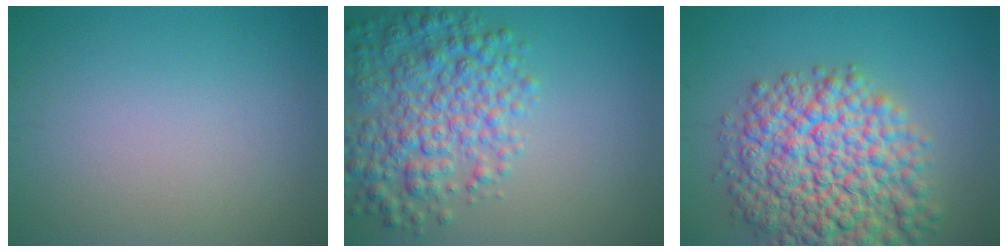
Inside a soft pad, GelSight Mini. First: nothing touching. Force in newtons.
{"total": 6.7, "press": 6.7, "slide": 0.2}
{"total": 11.9, "press": 11.9, "slide": 0.5}